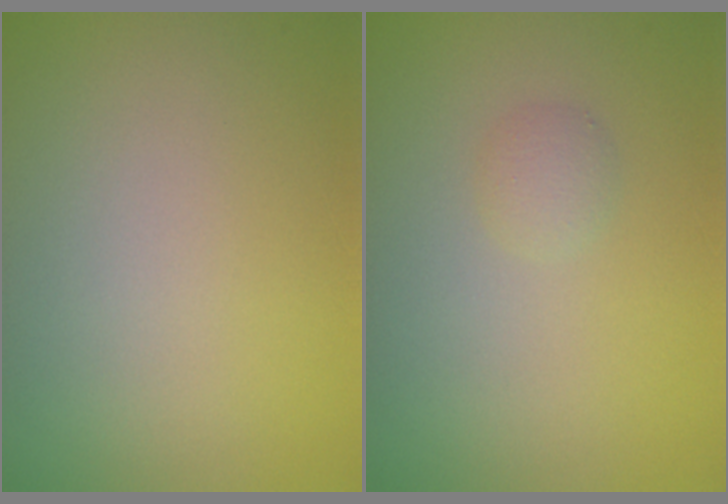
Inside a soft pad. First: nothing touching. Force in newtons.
{"total": 1.0, "press": 1.0, "slide": 0.1}